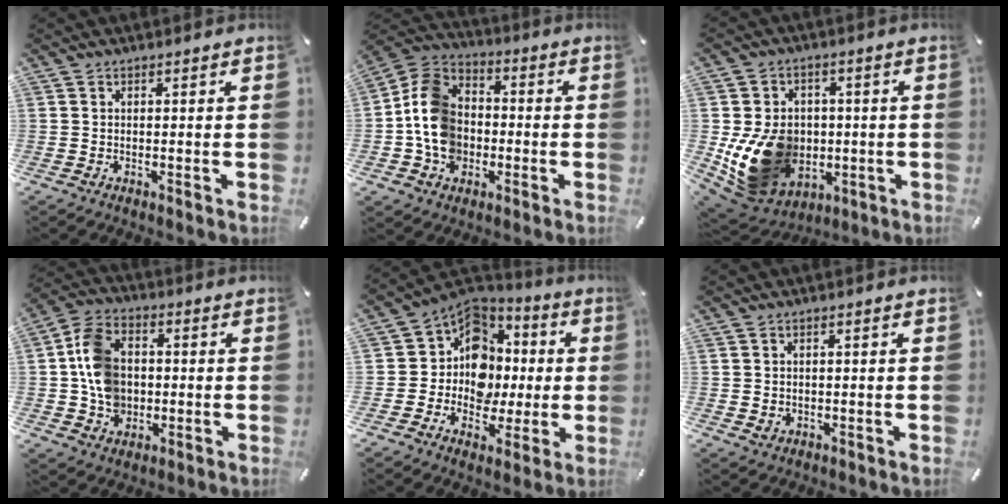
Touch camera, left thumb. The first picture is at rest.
{"total": 12.6, "force": [-3.0, 10.9, 5.6], "torque": [-0.133, 0.029, -0.051]}
{"total": 16.9, "force": [-2.1, 14.1, 9.1], "torque": [-0.186, 0.003, -0.026]}
{"total": 11.4, "force": [-0.6, 9.7, 6.1], "torque": [-0.142, 0.023, -0.006]}
{"total": 12.3, "force": [0.4, 11.3, 4.7], "torque": [-0.090, -0.020, 0.021]}
{"total": 1.9, "force": [0.0, 1.8, 0.5], "torque": [-0.010, 0.004, -0.001]}